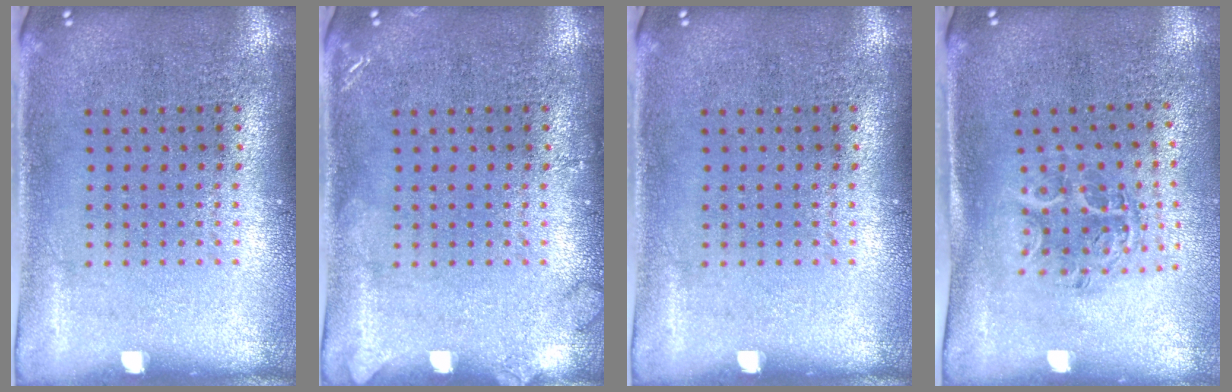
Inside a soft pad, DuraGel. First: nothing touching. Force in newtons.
{"total": 1.2, "press": 1.1, "slide": 0.2}
{"total": 0.0}
{"total": 1.1, "press": 1.1, "slide": 0.1}